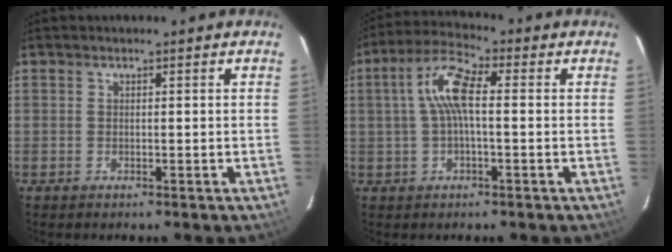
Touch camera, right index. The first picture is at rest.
{"total": 7.8, "force": [0.6, 2.4, 7.4], "torque": [-0.155, 0.021, 0.010]}